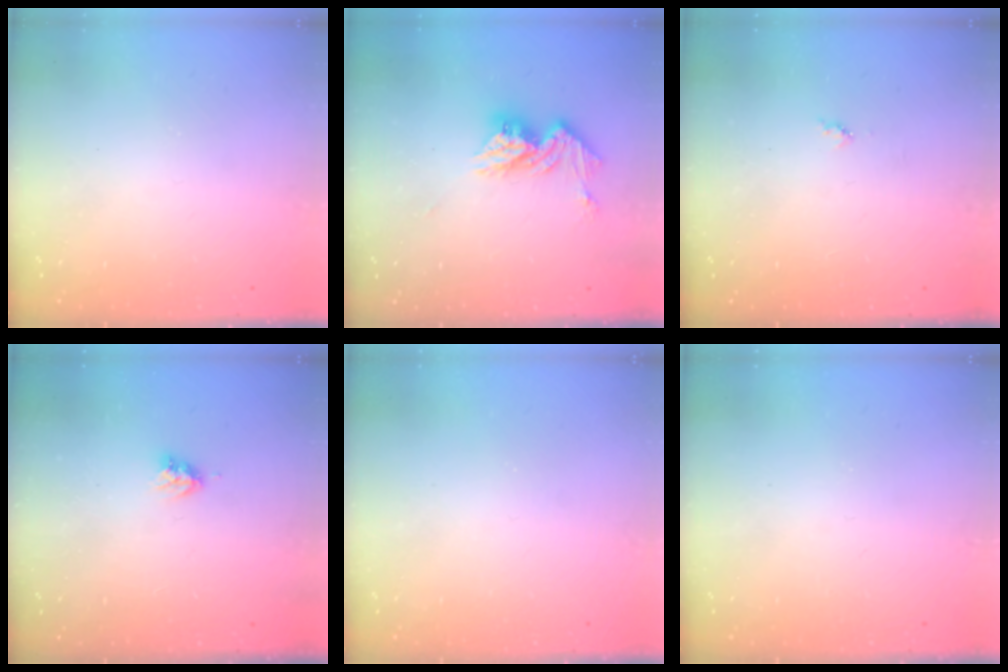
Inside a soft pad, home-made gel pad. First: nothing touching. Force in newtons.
{"total": 11.2, "press": 11.2, "slide": 0.9}
{"total": 3.9, "press": 3.9, "slide": 0.4}
{"total": 3.5, "press": 3.4, "slide": 0.5}
{"total": 0.0}
{"total": 0.0}